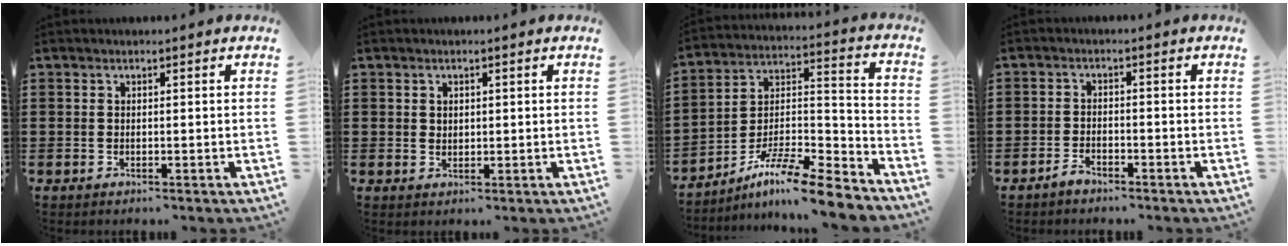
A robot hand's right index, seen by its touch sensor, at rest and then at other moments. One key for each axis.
{"total": 1.0, "fx": 0.6, "fy": 0.7, "fz": 0.3, "tx": -0.008, "ty": 0.003, "tz": 0.012}
{"total": 9.9, "fx": -8.5, "fy": 0.7, "fz": 5.1, "tx": -0.090, "ty": 0.006, "tz": -0.168}
{"total": 2.0, "fx": -1.8, "fy": 0.5, "fz": 0.6, "tx": -0.016, "ty": 0.002, "tz": -0.037}